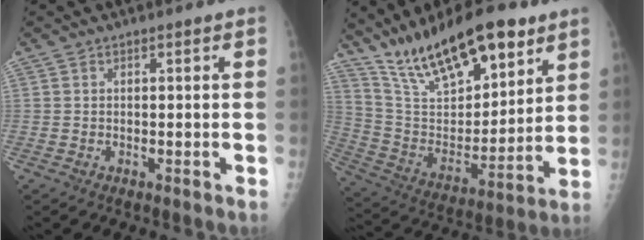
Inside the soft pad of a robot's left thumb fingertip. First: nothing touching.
{"total": 22.9, "force": [15.5, 8.5, 14.7], "torque": [-0.213, -0.053, 0.279]}